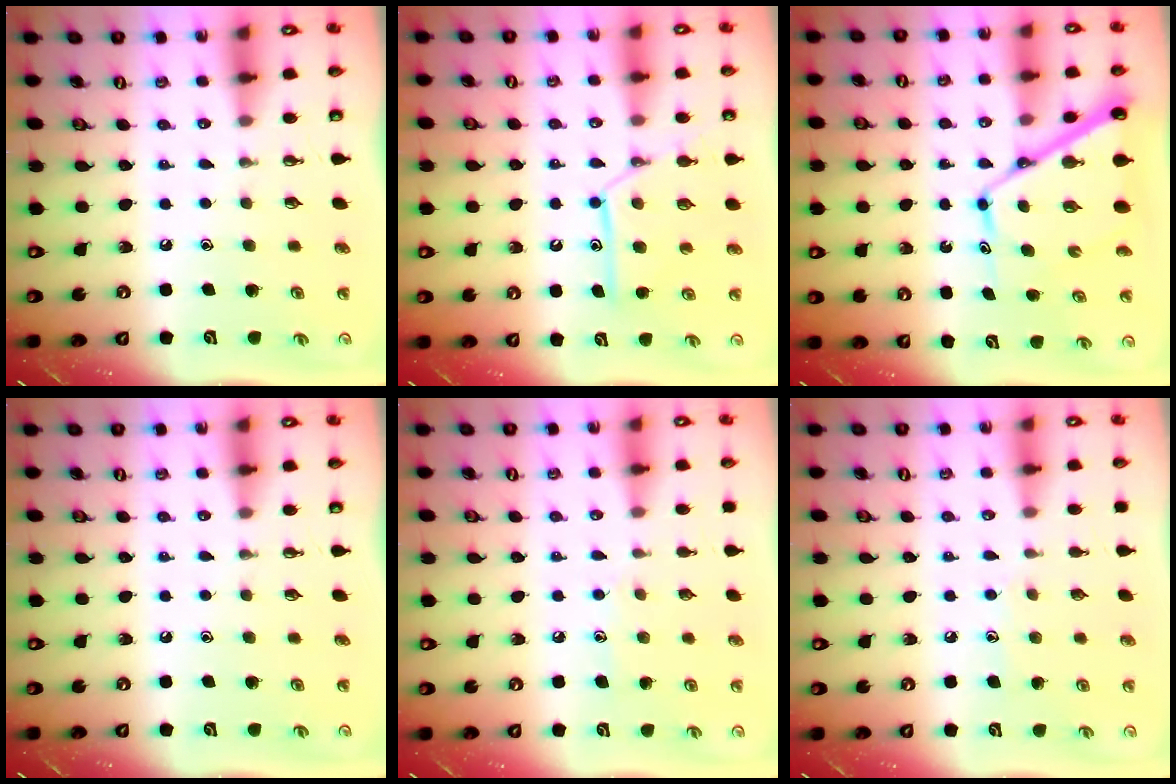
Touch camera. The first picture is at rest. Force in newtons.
{"total": 12.2, "press": 12.2, "slide": 0.9}
{"total": 13.3, "press": 13.2, "slide": 1.3}
{"total": 0.0}
{"total": 6.2, "press": 6.2, "slide": 0.6}
{"total": 5.5, "press": 5.5, "slide": 0.6}